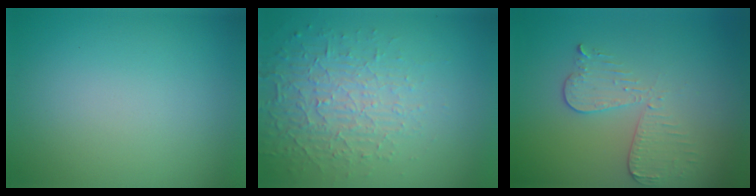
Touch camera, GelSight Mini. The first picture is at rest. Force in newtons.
{"total": 5.2, "press": 3.2, "slide": 4.1}
{"total": 3.1, "press": 2.7, "slide": 1.4}